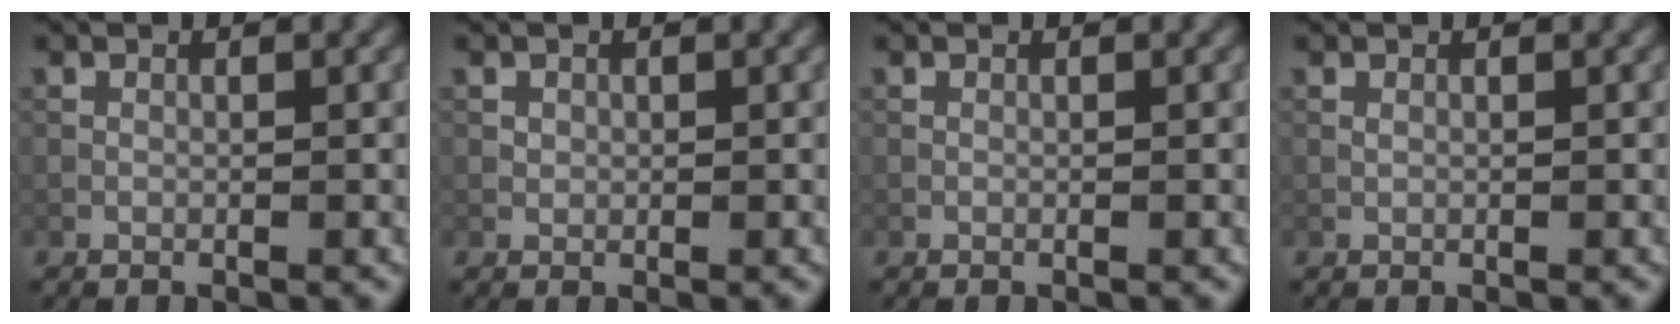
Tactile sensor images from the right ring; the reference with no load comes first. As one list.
[{"total": 0.6, "force": [0.2, 0.5, 0.1], "torque": [0.002, -0.002, 0.004]}, {"total": 0.0}, {"total": 0.0}]